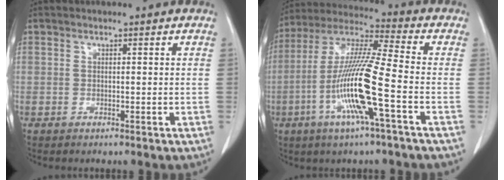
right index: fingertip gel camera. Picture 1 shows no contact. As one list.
[{"total": 14.9, "force": [-4.6, -0.1, 14.2], "torque": [-0.291, -0.007, -0.095]}]